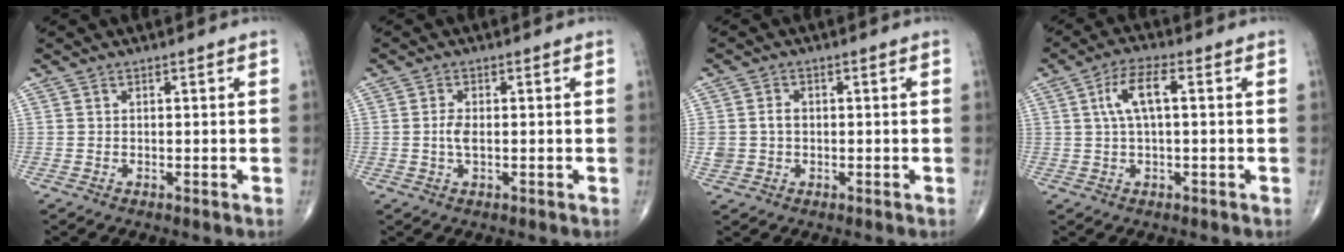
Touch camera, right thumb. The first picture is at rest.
{"total": 2.6, "force": [-0.2, 1.2, 2.3], "torque": [-0.048, 0.004, -0.006]}
{"total": 4.3, "force": [0.0, 3.5, 2.4], "torque": [-0.047, 0.010, 0.004]}
{"total": 6.5, "force": [1.2, 2.2, 6.0], "torque": [-0.127, 0.018, 0.023]}